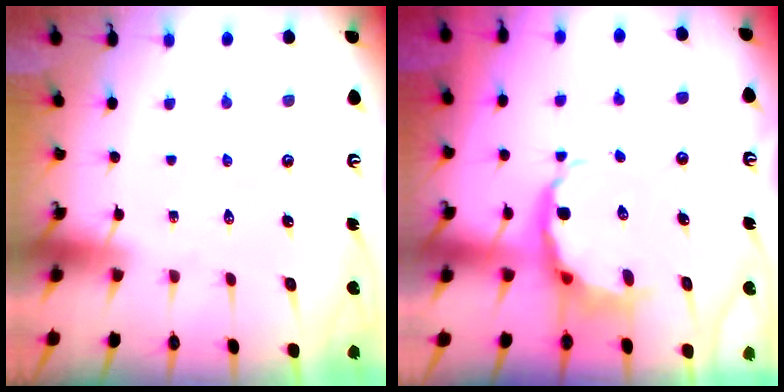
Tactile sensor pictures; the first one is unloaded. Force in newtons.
{"total": 5.8, "press": 5.5, "slide": 1.9}